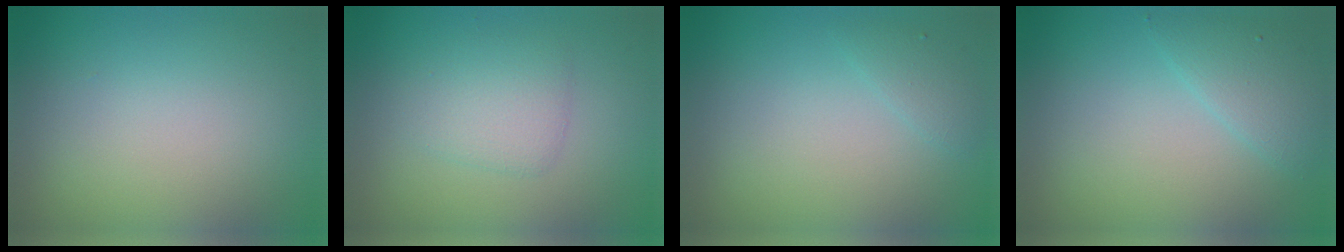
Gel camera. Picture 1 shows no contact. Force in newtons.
{"total": 2.7, "press": 2.7, "slide": 0.1}
{"total": 1.2, "press": 1.2, "slide": 0.1}
{"total": 2.6, "press": 2.6, "slide": 0.1}